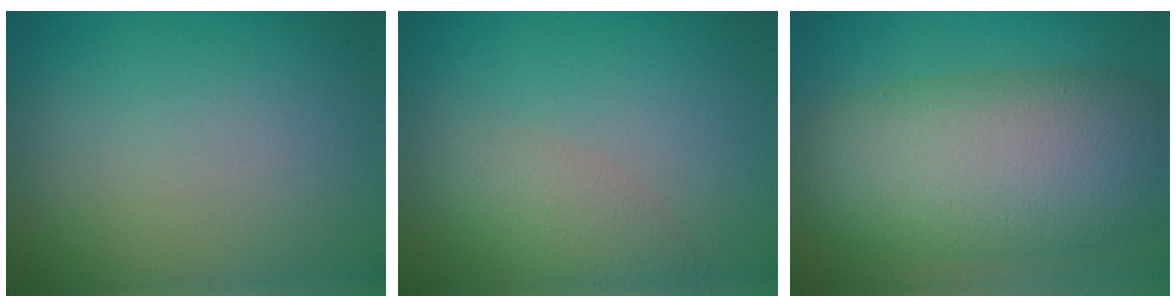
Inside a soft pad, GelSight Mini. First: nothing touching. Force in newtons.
{"total": 2.4, "press": 2.4, "slide": 0.2}
{"total": 10.9, "press": 10.9, "slide": 0.3}